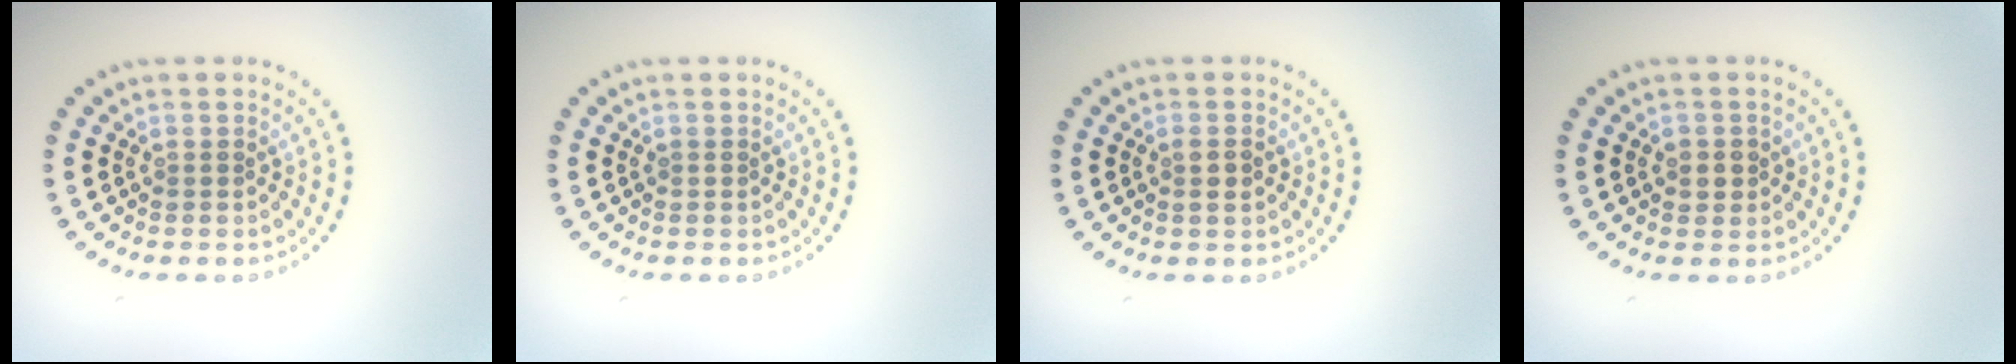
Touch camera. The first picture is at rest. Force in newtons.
{"total": 0.0}
{"total": 1.2, "press": 1.1, "slide": 0.4}
{"total": 1.2, "press": 1.2, "slide": 0.4}